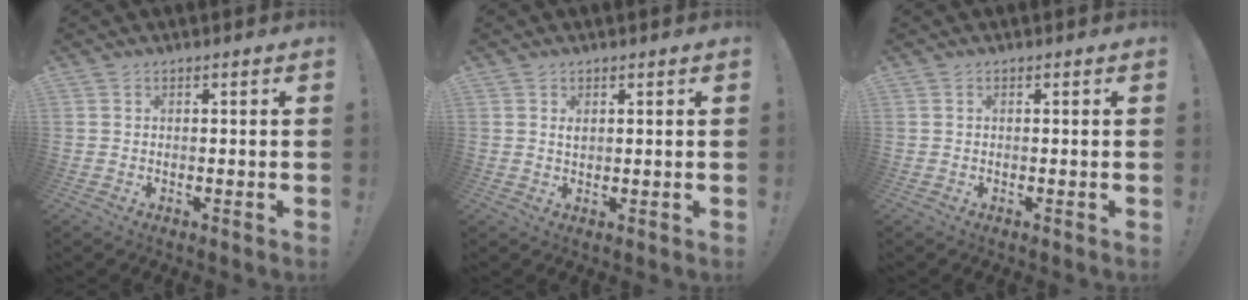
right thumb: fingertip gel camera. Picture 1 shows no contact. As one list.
[{"total": 1.1, "force": [0.9, 0.2, 0.7], "torque": [-0.006, -0.003, 0.014]}, {"total": 0.0}]